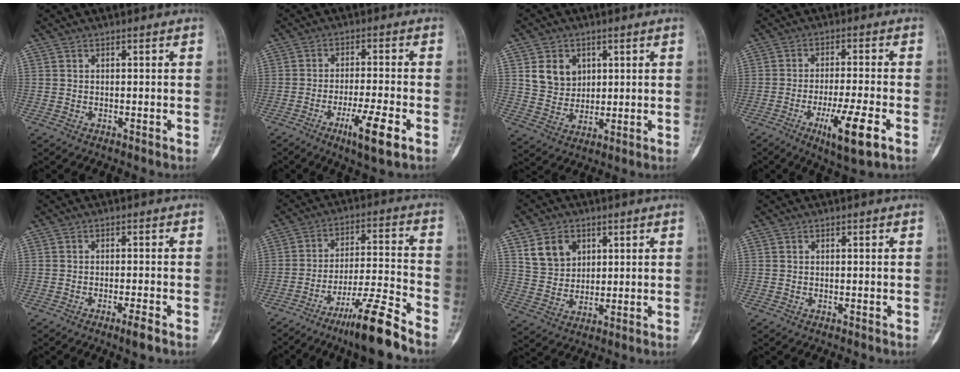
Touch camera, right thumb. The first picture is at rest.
{"total": 8.2, "force": [-3.9, 0.9, 7.2], "torque": [-0.135, 0.006, -0.062]}
{"total": 7.4, "force": [2.6, 6.1, 3.4], "torque": [-0.032, -0.016, 0.055]}
{"total": 10.2, "force": [-4.3, 1.5, 9.1], "torque": [-0.165, -0.001, -0.067]}
{"total": 2.5, "force": [-1.6, 0.0, 1.9], "torque": [-0.037, 0.003, -0.029]}
{"total": 11.8, "force": [-9.0, 0.1, 7.7], "torque": [-0.137, 0.063, -0.154]}
{"total": 8.1, "force": [3.6, 6.2, 3.7], "torque": [-0.044, -0.016, 0.073]}
{"total": 0.0}